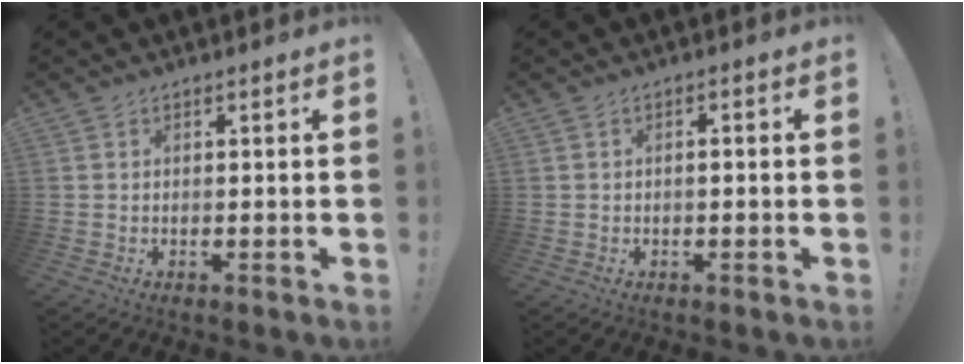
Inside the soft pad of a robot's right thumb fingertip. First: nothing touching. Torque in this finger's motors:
{"motor_torque": [-0.06, -0.19, -0.11, 0.09, 0.06]}